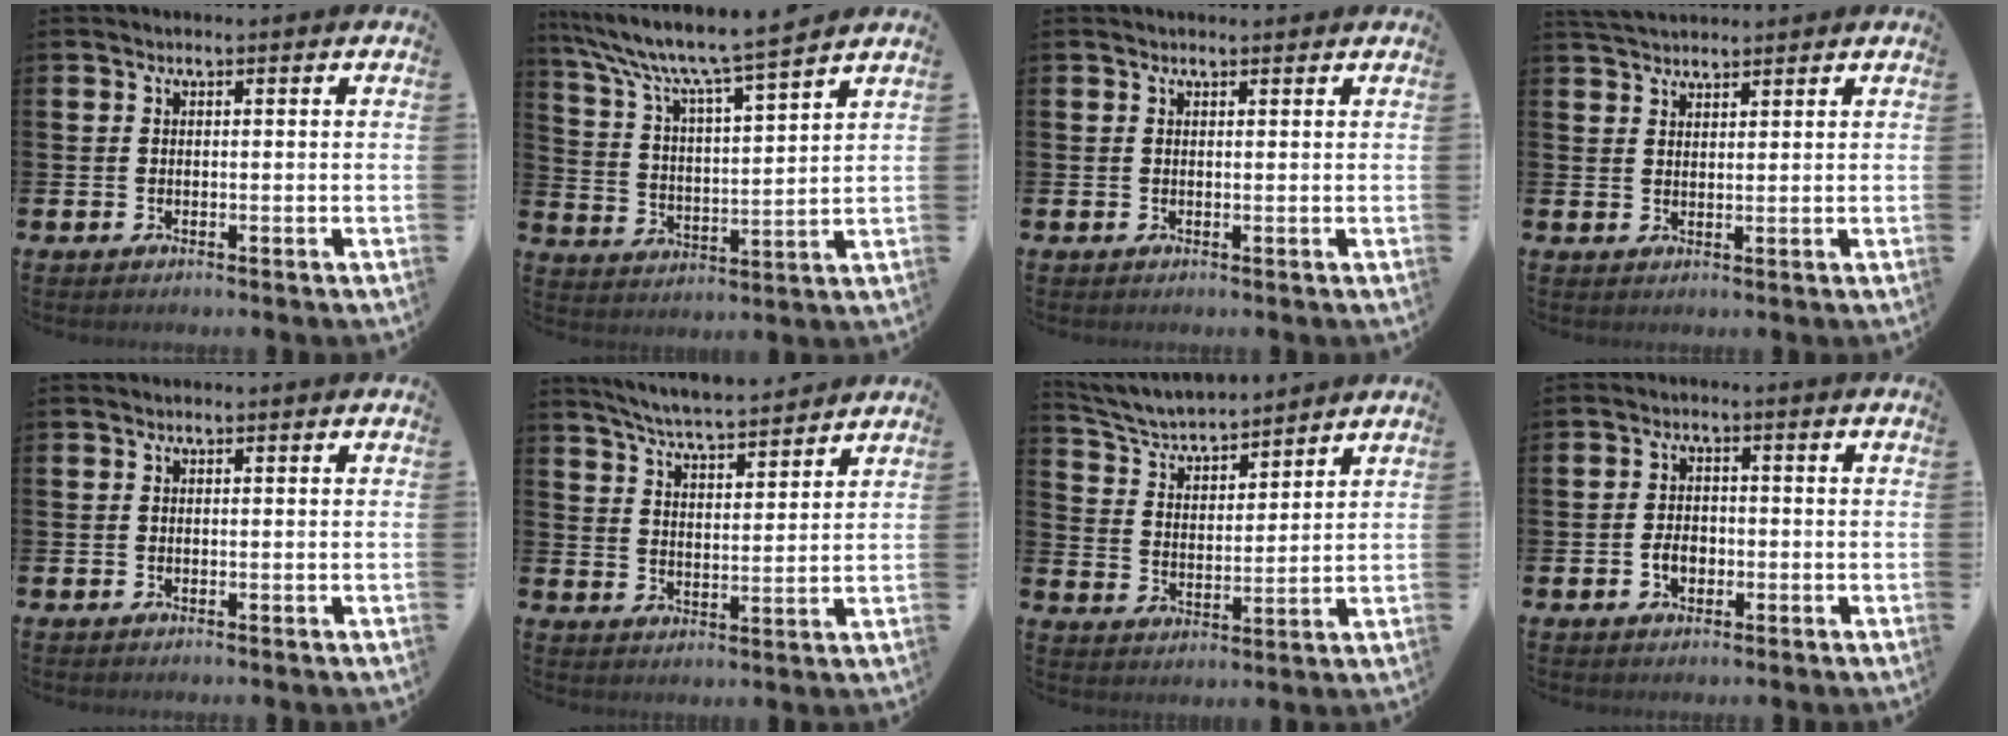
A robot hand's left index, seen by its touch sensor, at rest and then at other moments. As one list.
[{"total": 8.6, "force": [7.8, 0.3, 3.7], "torque": [-0.106, -0.051, 0.129]}, {"total": 0.6, "force": [0.6, 0.1, 0.1], "torque": [0.009, -0.004, 0.008]}, {"total": 3.2, "force": [3.2, 0.6, 0.3], "torque": [-0.010, -0.010, 0.058]}, {"total": 0.0}, {"total": 6.2, "force": [6.1, 0.0, 1.3], "torque": [-0.048, -0.039, 0.108]}, {"total": 5.2, "force": [5.0, 1.0, 1.3], "torque": [-0.049, -0.040, 0.083]}, {"total": 2.8, "force": [-0.9, 1.9, 1.8], "torque": [-0.022, -0.001, -0.022]}]